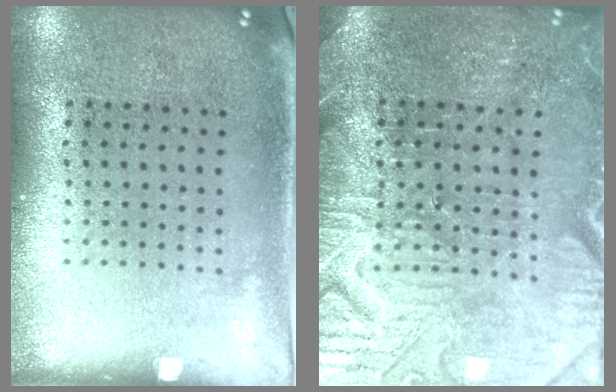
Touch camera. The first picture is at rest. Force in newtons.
{"total": 3.9, "press": 3.8, "slide": 1.0}